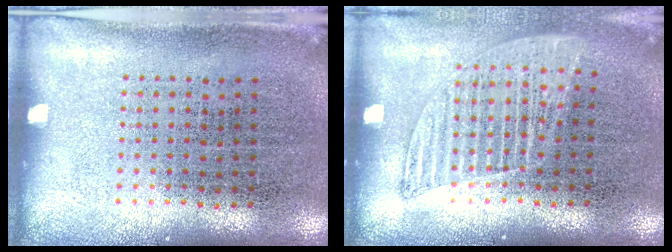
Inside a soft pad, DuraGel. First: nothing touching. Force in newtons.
{"total": 1.2, "press": 1.1, "slide": 0.5}